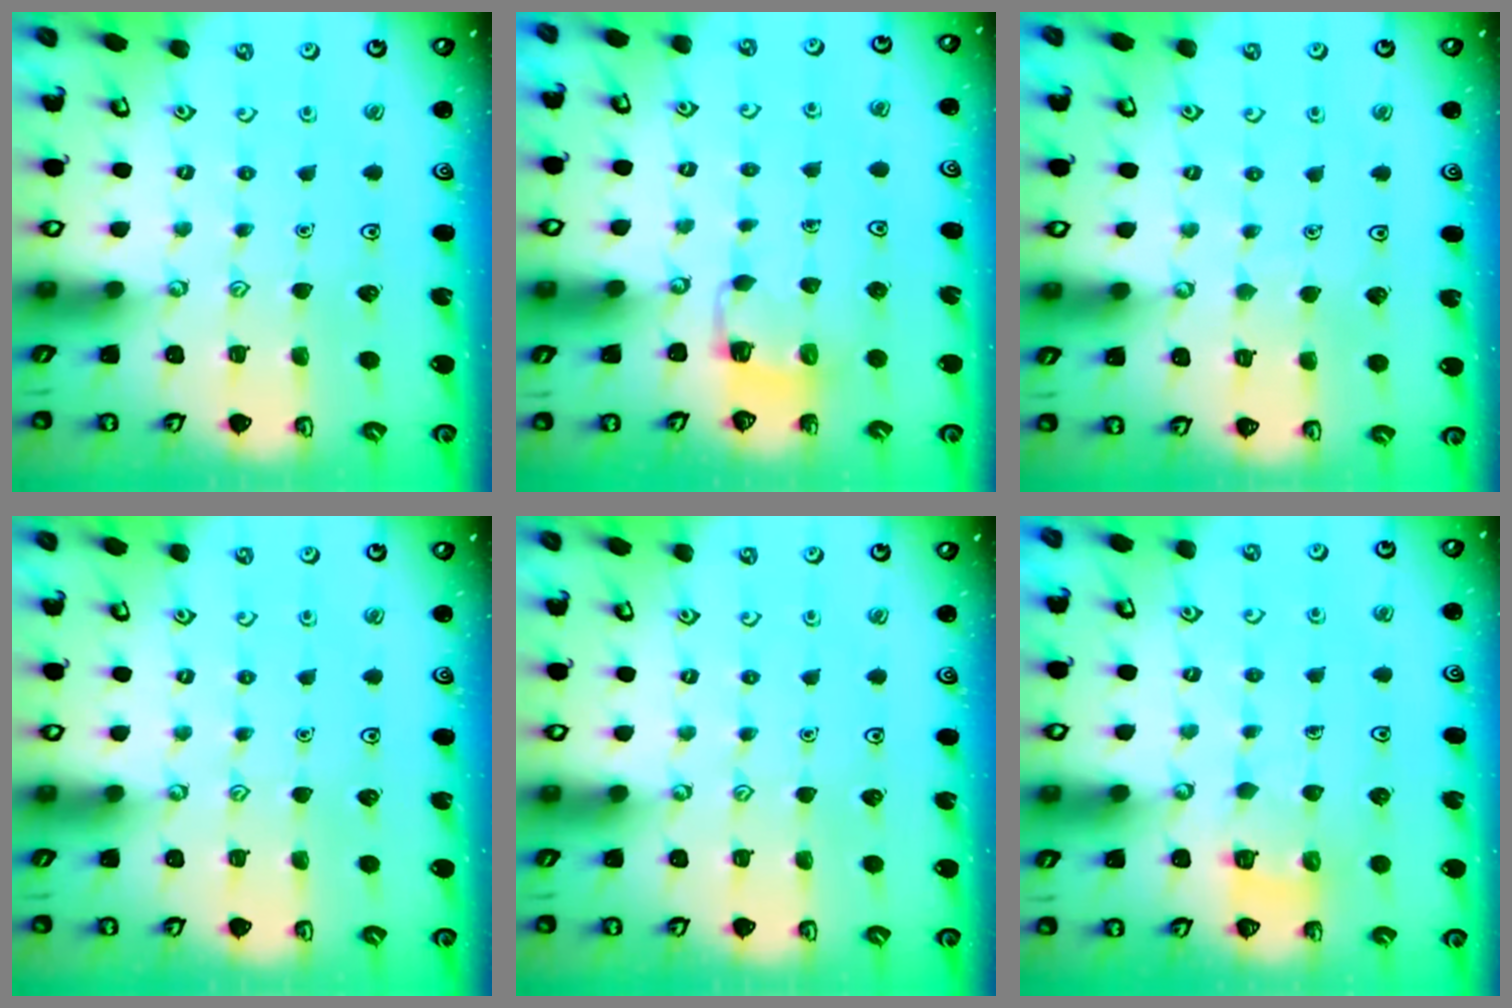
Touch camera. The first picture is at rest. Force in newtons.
{"total": 3.1, "press": 3.1, "slide": 0.3}
{"total": 2.9, "press": 2.9, "slide": 0.3}
{"total": 0.0}
{"total": 0.0}
{"total": 3.3, "press": 3.3, "slide": 0.2}